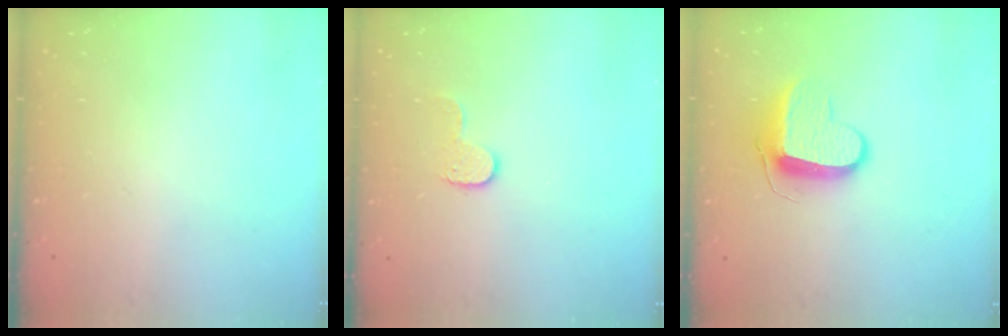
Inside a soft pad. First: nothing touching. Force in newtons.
{"total": 7.4, "press": 7.4, "slide": 0.4}
{"total": 10.0, "press": 10.0, "slide": 0.2}